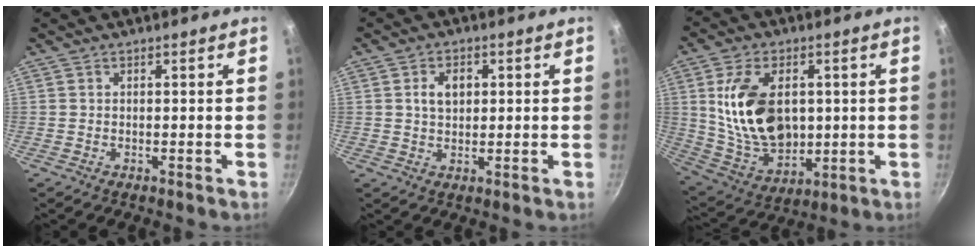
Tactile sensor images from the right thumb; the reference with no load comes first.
{"total": 4.5, "force": [1.0, 3.1, 3.2], "torque": [-0.044, 0.001, 0.018]}
{"total": 17.5, "force": [2.5, 11.1, 13.3], "torque": [-0.220, -0.012, 0.062]}